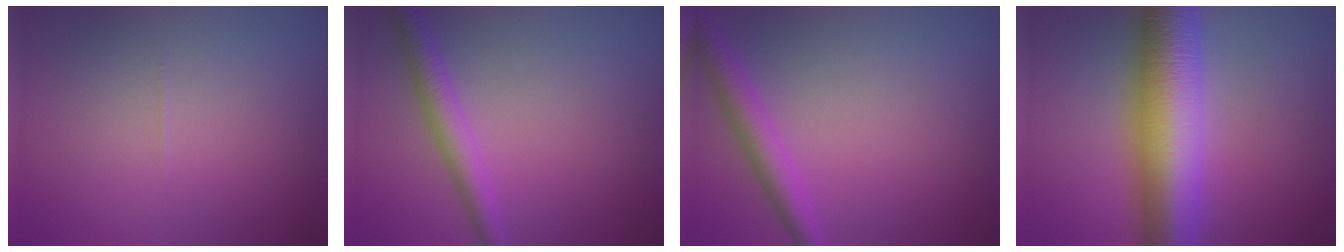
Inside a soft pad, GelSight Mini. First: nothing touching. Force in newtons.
{"total": 2.8, "press": 2.8, "slide": 0.1}
{"total": 3.0, "press": 3.0, "slide": 0.1}
{"total": 12.0, "press": 12.0, "slide": 0.1}